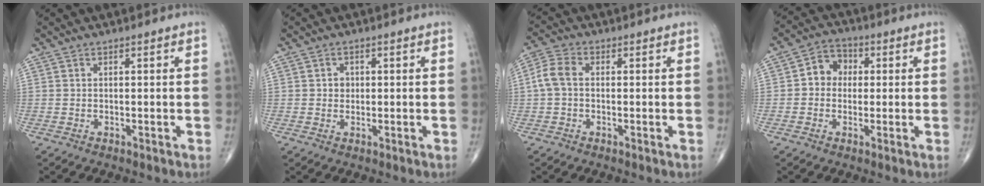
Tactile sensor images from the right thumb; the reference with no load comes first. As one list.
[{"total": 1.8, "force": [0.2, 1.6, 0.7], "torque": [-0.001, 0.003, 0.002]}, {"total": 4.8, "force": [0.0, 3.2, 3.6], "torque": [-0.079, 0.015, -0.008]}, {"total": 6.0, "force": [0.3, 5.2, 3.0], "torque": [-0.026, 0.019, -0.007]}]